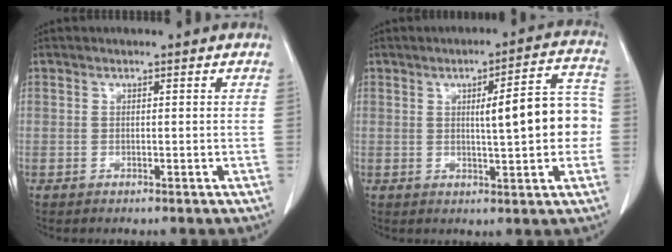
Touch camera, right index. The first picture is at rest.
{"total": 10.0, "force": [0.2, 1.7, 9.8], "torque": [-0.126, 0.026, 0.005]}